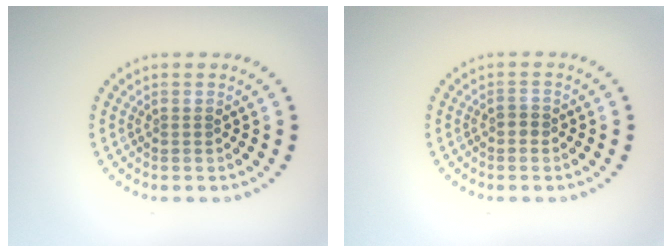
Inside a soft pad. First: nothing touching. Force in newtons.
{"total": 0.7, "press": 0.7, "slide": 0.3}